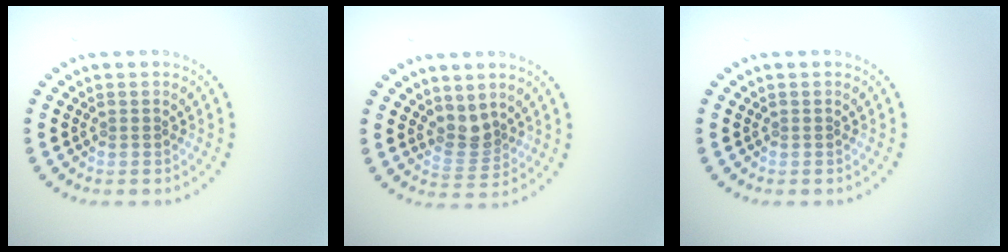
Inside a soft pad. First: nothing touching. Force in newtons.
{"total": 2.4, "press": 1.7, "slide": 1.6}
{"total": 0.0}